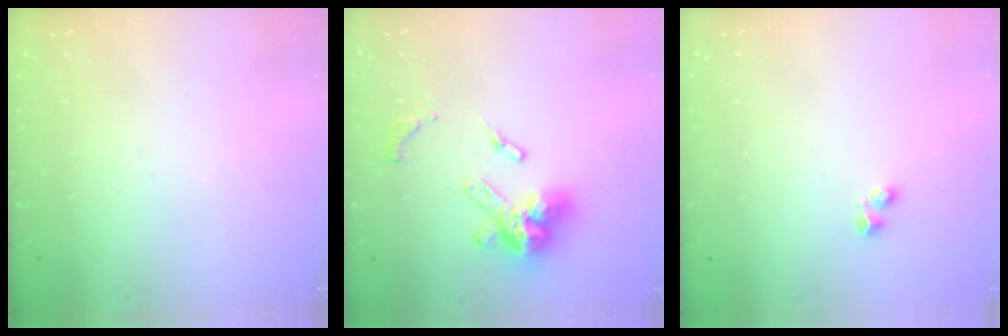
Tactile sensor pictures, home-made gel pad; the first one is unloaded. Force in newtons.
{"total": 13.7, "press": 13.6, "slide": 1.5}
{"total": 2.4, "press": 2.4, "slide": 0.4}